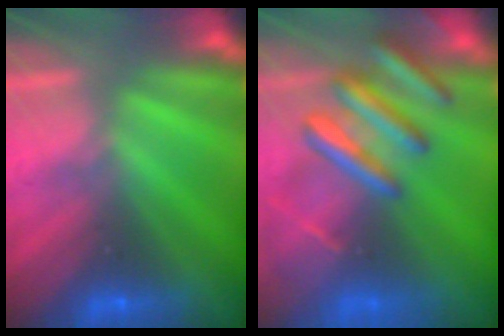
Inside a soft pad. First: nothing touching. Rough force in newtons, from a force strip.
{"total": 8.3}